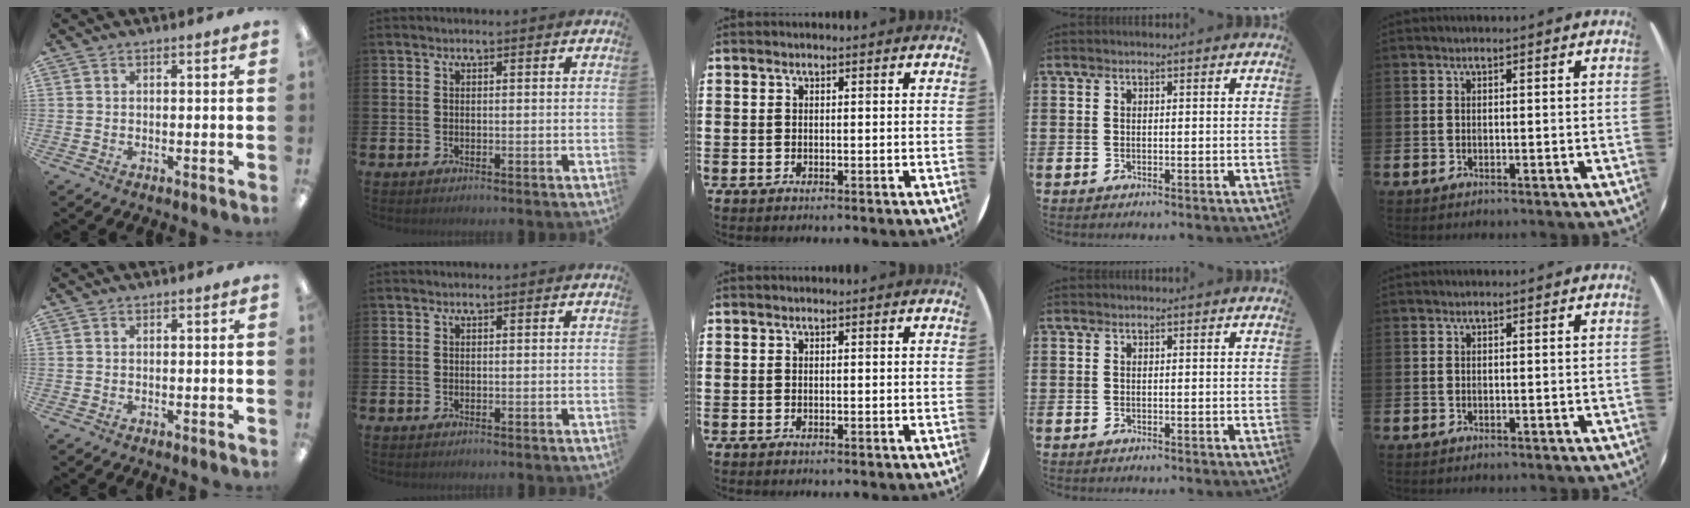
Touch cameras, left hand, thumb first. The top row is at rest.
{}